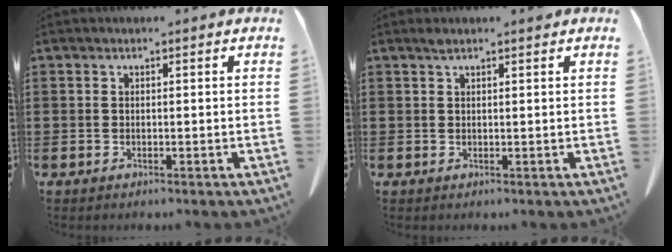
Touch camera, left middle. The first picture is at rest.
{"total": 1.1, "force": [0.8, 0.1, 0.7], "torque": [-0.017, -0.001, 0.016]}